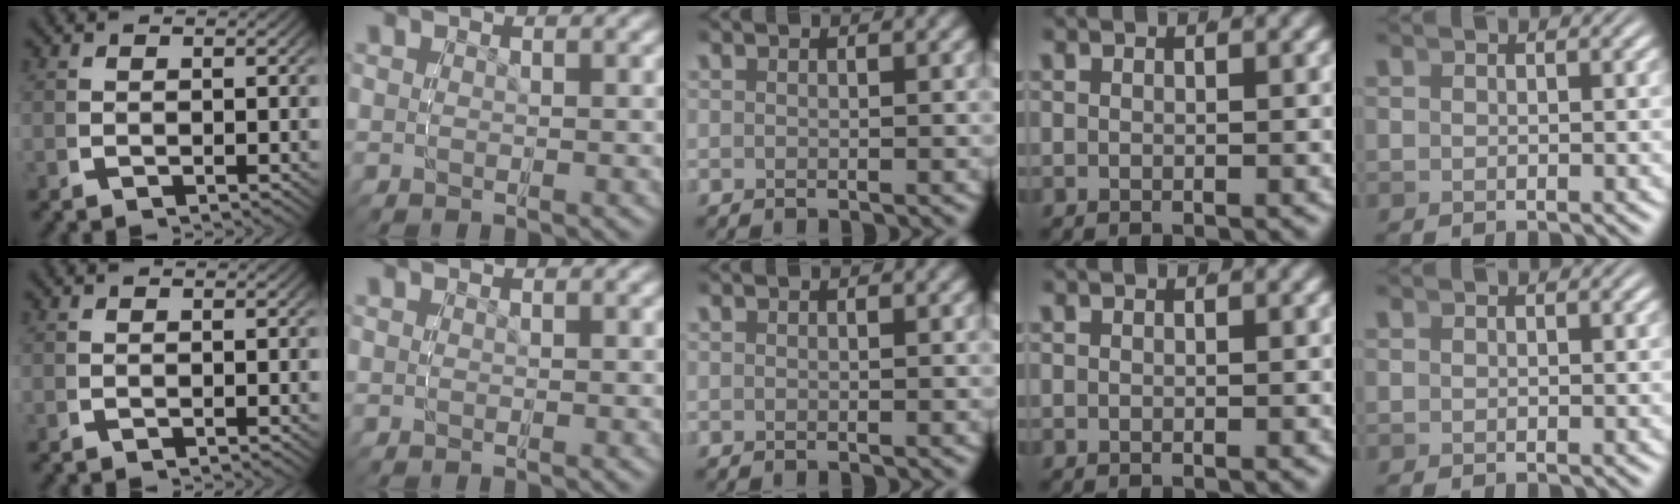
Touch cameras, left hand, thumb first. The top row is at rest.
{}